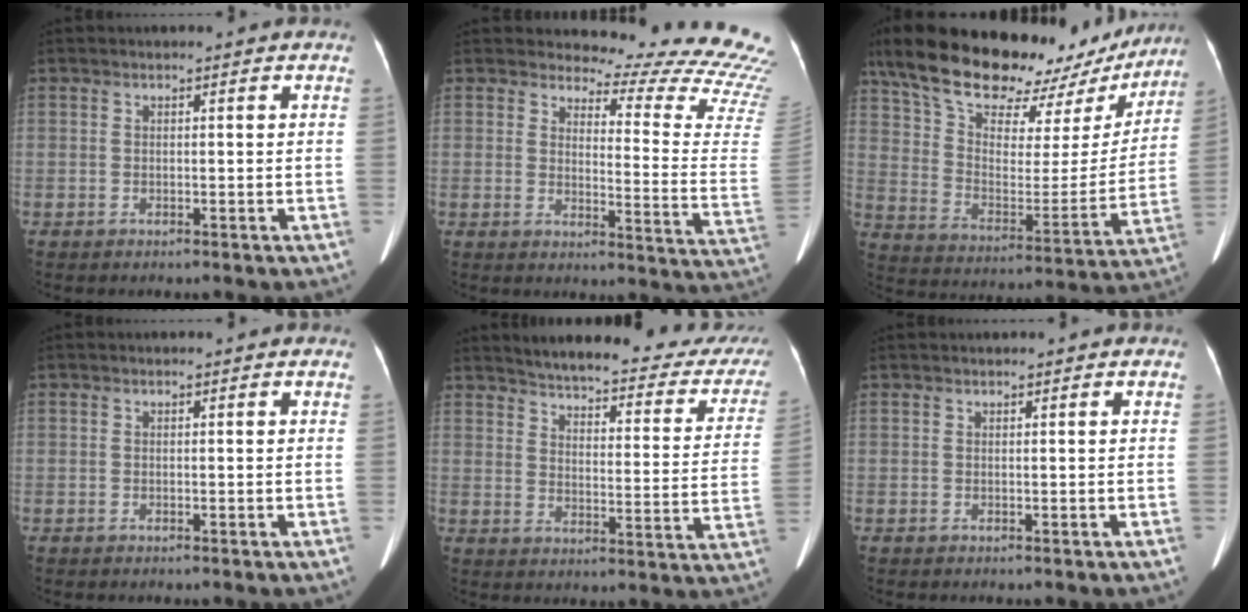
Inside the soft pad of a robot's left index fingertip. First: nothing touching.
{"total": 17.2, "force": [17.1, -0.8, 1.7], "torque": [-0.005, -0.185, 0.169]}
{"total": 29.0, "force": [23.2, 10.8, 13.6], "torque": [-0.233, 0.015, 0.332]}
{"total": 0.5, "force": [0.5, 0.1, 0.2], "torque": [-0.007, -0.003, 0.003]}
{"total": 27.3, "force": [25.0, 4.7, 9.9], "torque": [-0.134, -0.087, 0.287]}
{"total": 1.7, "force": [1.5, -0.1, 0.7], "torque": [-0.012, 0.016, 0.021]}